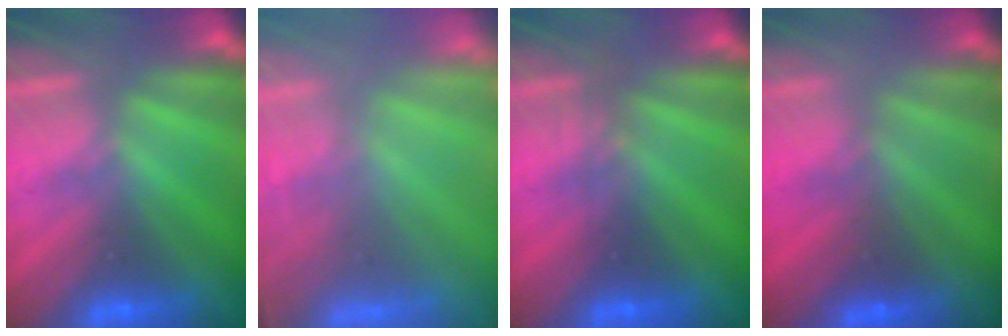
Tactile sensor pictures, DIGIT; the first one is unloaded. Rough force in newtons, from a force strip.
{"total": 7.2}
{"total": 2.3}
{"total": 1.6}